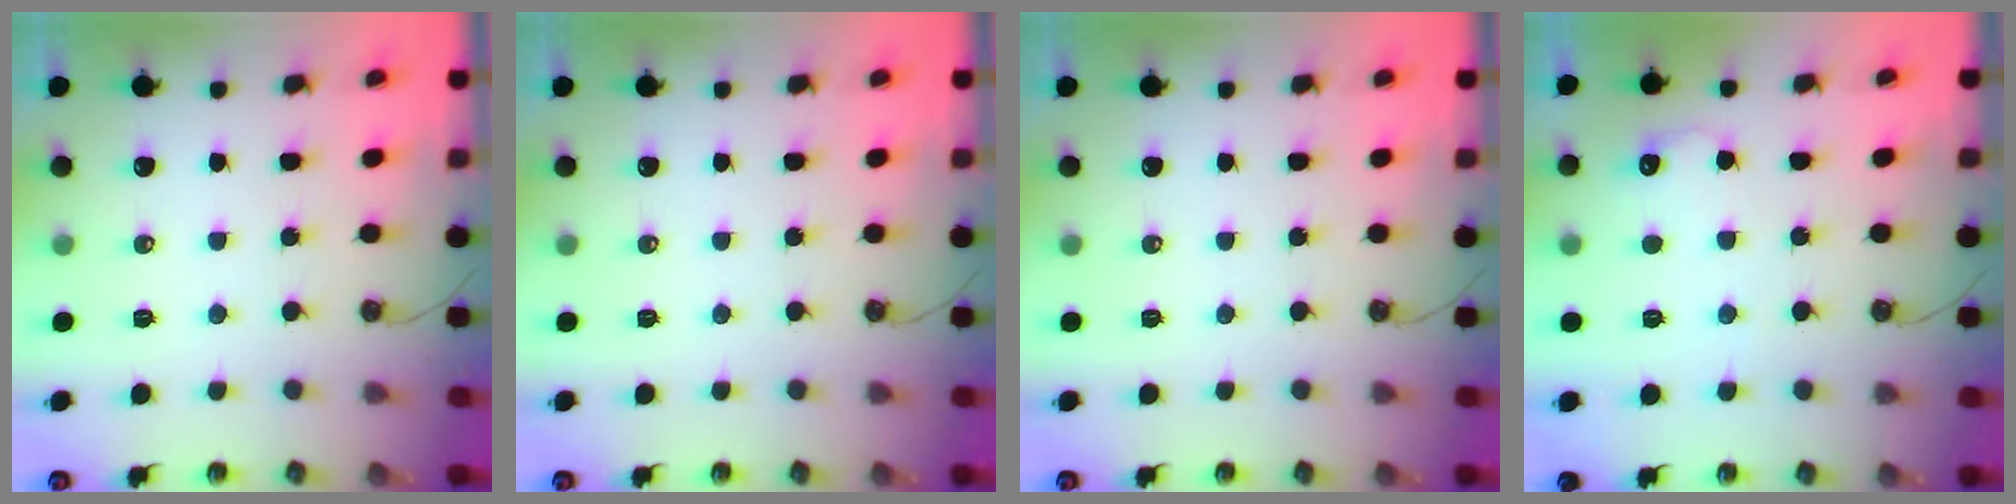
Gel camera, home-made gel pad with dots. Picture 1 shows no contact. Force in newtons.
{"total": 0.0}
{"total": 0.0}
{"total": 6.0, "press": 6.0, "slide": 0.5}